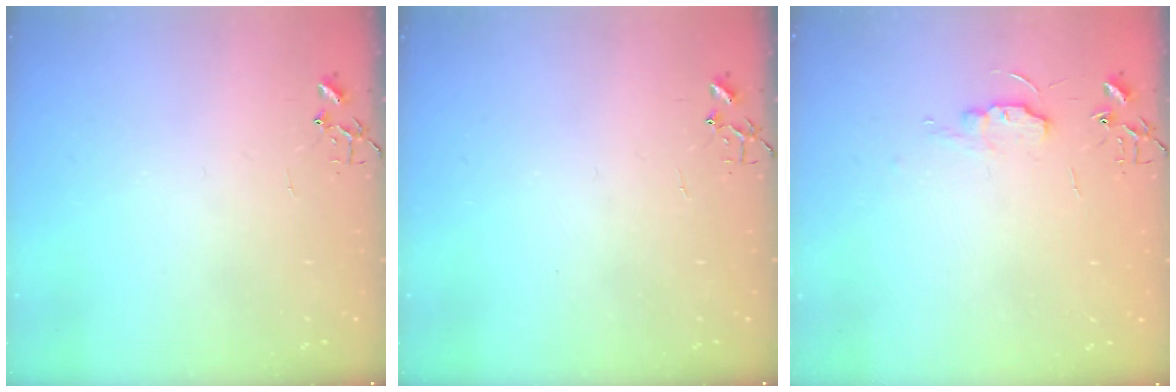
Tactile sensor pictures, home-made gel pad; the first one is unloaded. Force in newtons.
{"total": 0.0}
{"total": 7.0, "press": 7.0, "slide": 0.8}